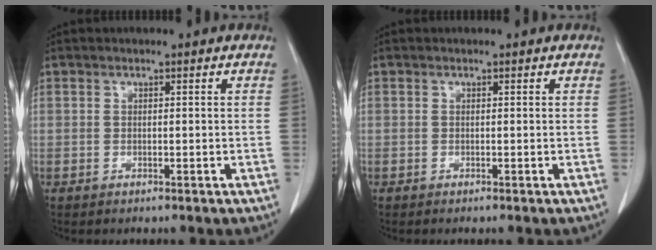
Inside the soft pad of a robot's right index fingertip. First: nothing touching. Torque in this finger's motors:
{"motor_torque": [-0.04, 0.01, 0.03, 0.01]}